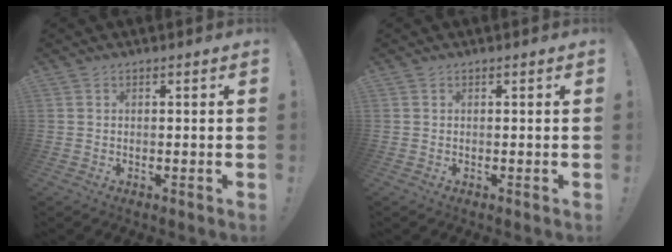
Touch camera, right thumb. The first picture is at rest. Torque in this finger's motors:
{"motor_torque": [0.00, 0.00, 0.00, 0.00, 0.00]}